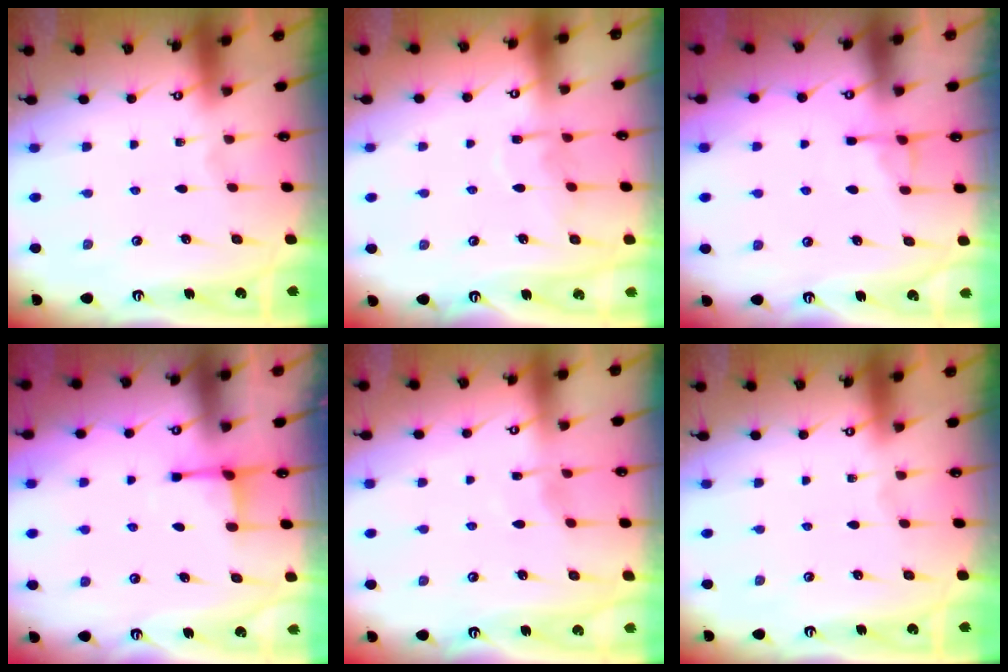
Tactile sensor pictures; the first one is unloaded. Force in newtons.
{"total": 8.8, "press": 8.8, "slide": 0.7}
{"total": 4.5, "press": 4.4, "slide": 0.8}
{"total": 2.2, "press": 2.1, "slide": 0.7}
{"total": 4.0, "press": 3.9, "slide": 0.5}
{"total": 0.0}